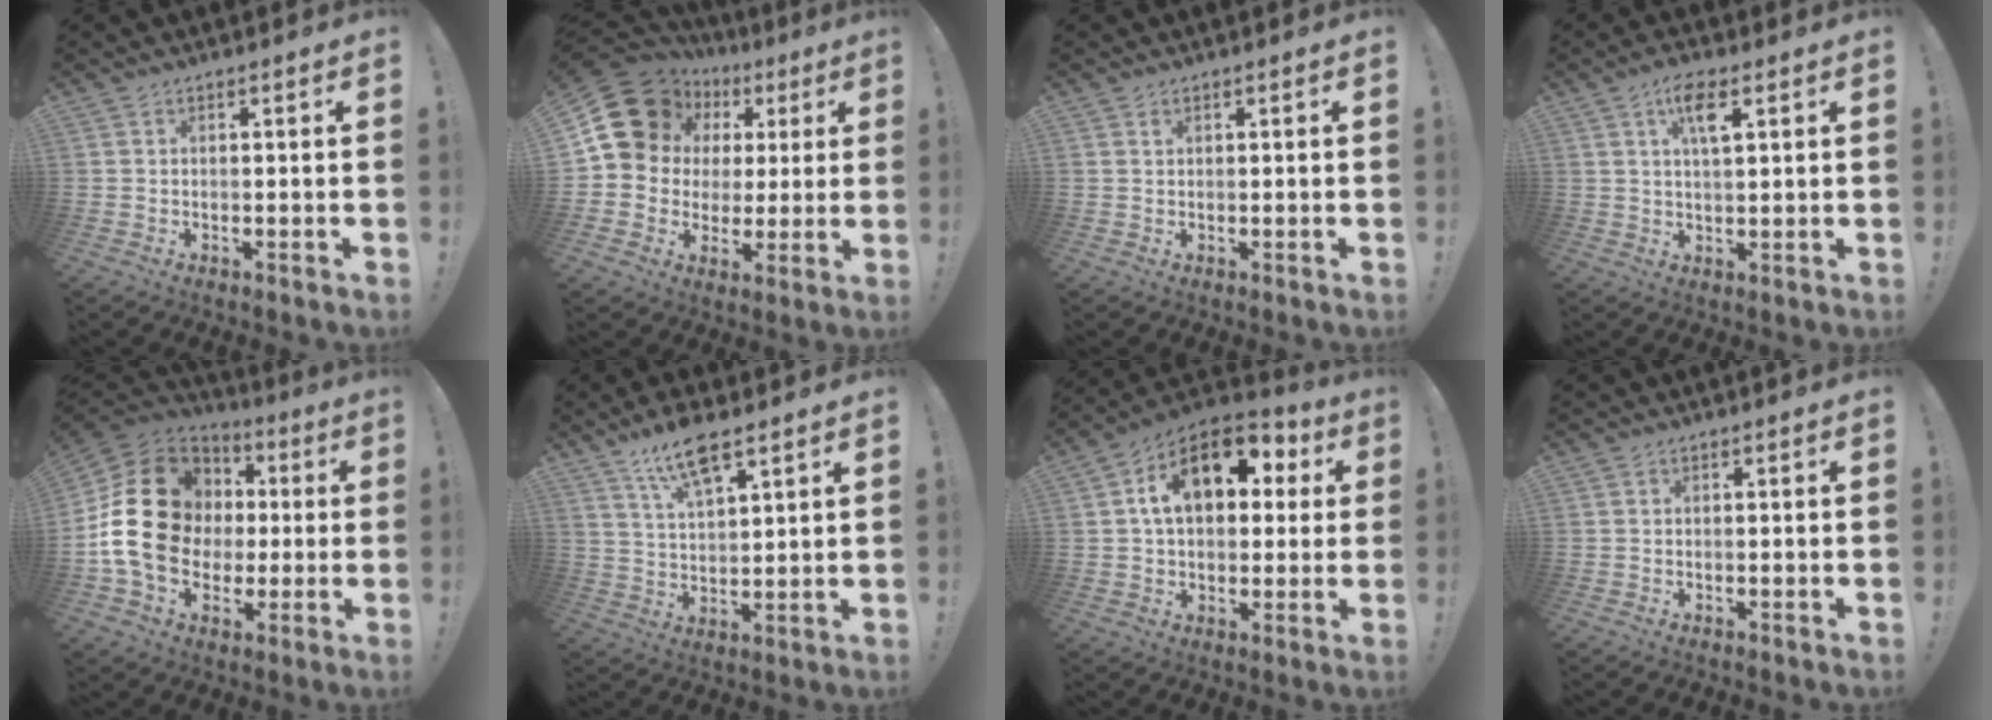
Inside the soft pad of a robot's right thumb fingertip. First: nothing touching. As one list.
[{"total": 17.6, "force": [7.1, 13.9, 8.1], "torque": [-0.117, -0.031, 0.151]}, {"total": 0.7, "force": [0.5, 0.4, 0.3], "torque": [0.001, -0.002, 0.007]}, {"total": 6.5, "force": [2.9, 2.3, 5.4], "torque": [-0.091, -0.003, 0.046]}, {"total": 22.9, "force": [1.1, 18.6, 13.3], "torque": [-0.225, 0.009, 0.046]}, {"total": 11.0, "force": [7.4, 3.7, 7.2], "torque": [-0.129, -0.028, 0.132]}, {"total": 16.7, "force": [5.5, 10.6, 11.8], "torque": [-0.177, -0.006, 0.096]}, {"total": 0.0}]